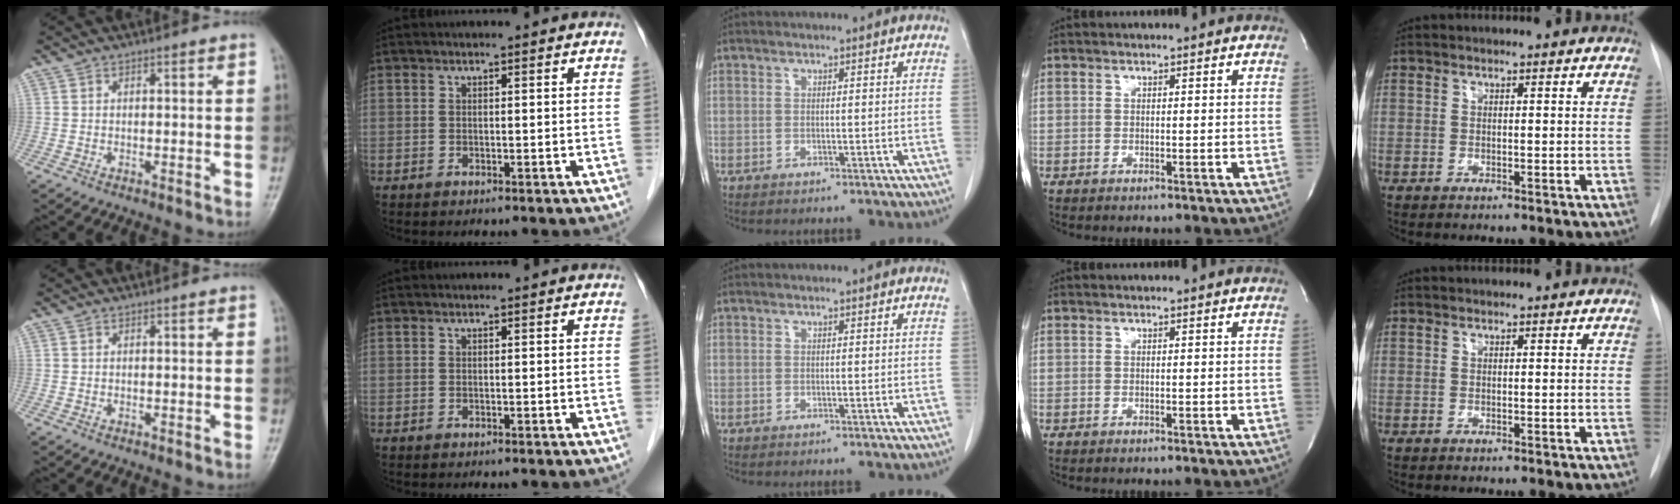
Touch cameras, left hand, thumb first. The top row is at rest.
{}